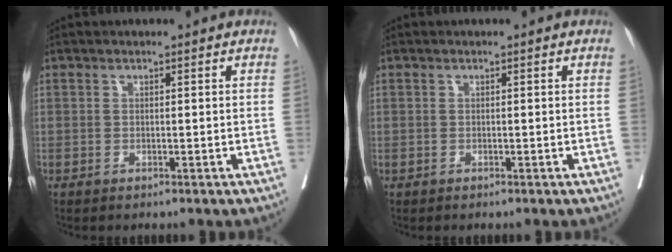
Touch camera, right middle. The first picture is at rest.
{"total": 0.0}